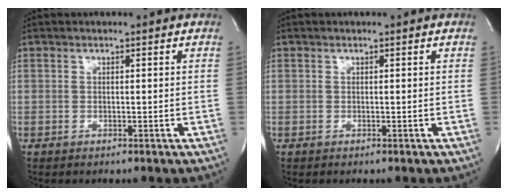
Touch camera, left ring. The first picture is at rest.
{"total": 0.0}